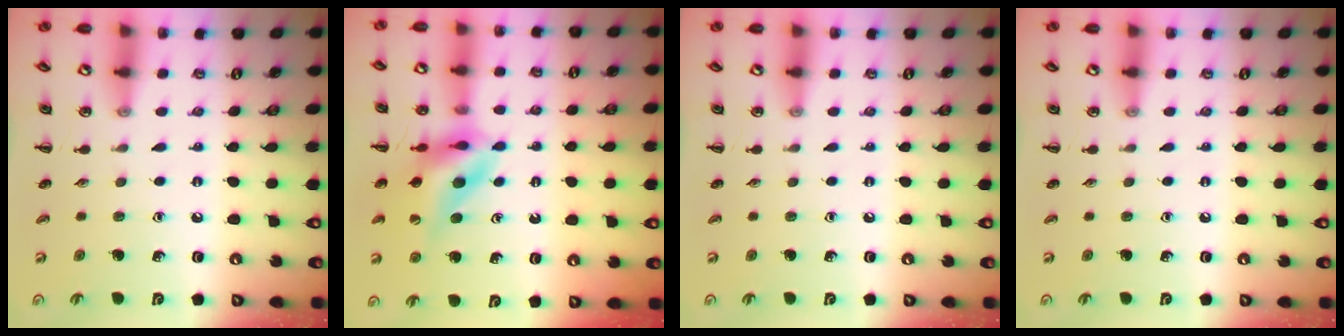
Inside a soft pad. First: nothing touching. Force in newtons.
{"total": 11.0, "press": 10.4, "slide": 3.4}
{"total": 0.0}
{"total": 0.0}